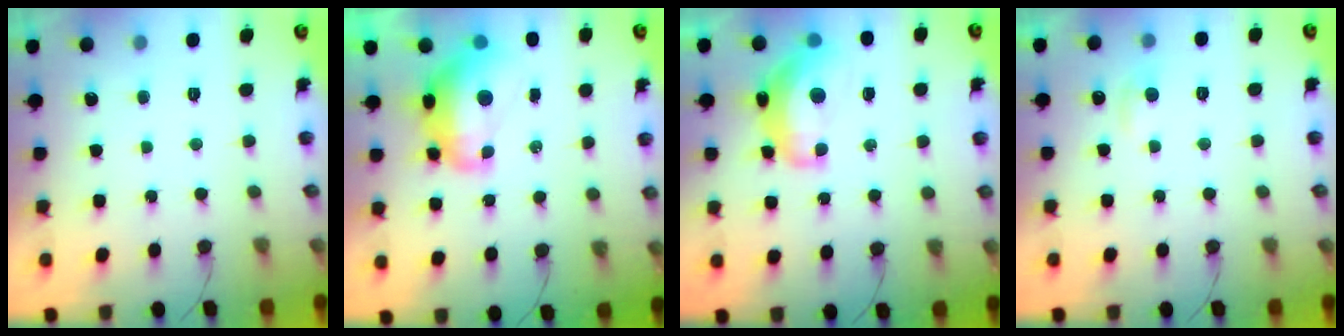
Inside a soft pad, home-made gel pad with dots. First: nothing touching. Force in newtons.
{"total": 12.5, "press": 12.5, "slide": 1.2}
{"total": 13.4, "press": 13.3, "slide": 1.4}
{"total": 4.5, "press": 4.5, "slide": 0.6}